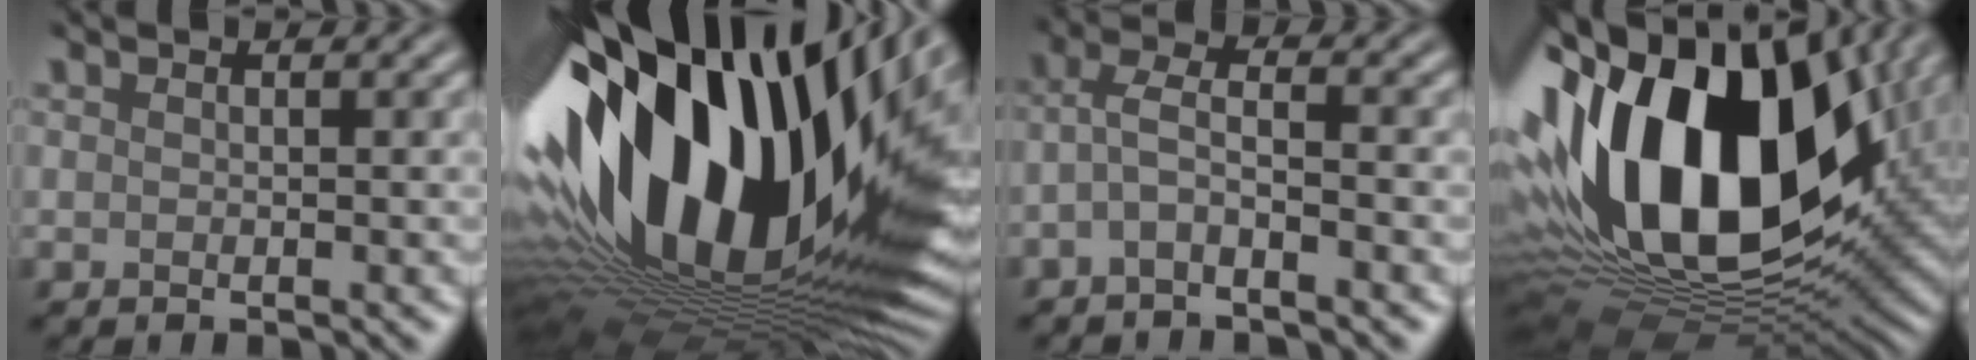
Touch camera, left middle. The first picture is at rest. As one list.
[{"total": 19.1, "force": [4.5, 8.9, 16.3], "torque": [-0.282, 0.011, 0.075]}, {"total": 2.1, "force": [-1.2, 0.1, 1.7], "torque": [-0.045, 0.014, -0.024]}, {"total": 19.2, "force": [3.7, 11.0, 15.2], "torque": [-0.304, 0.030, 0.062]}]